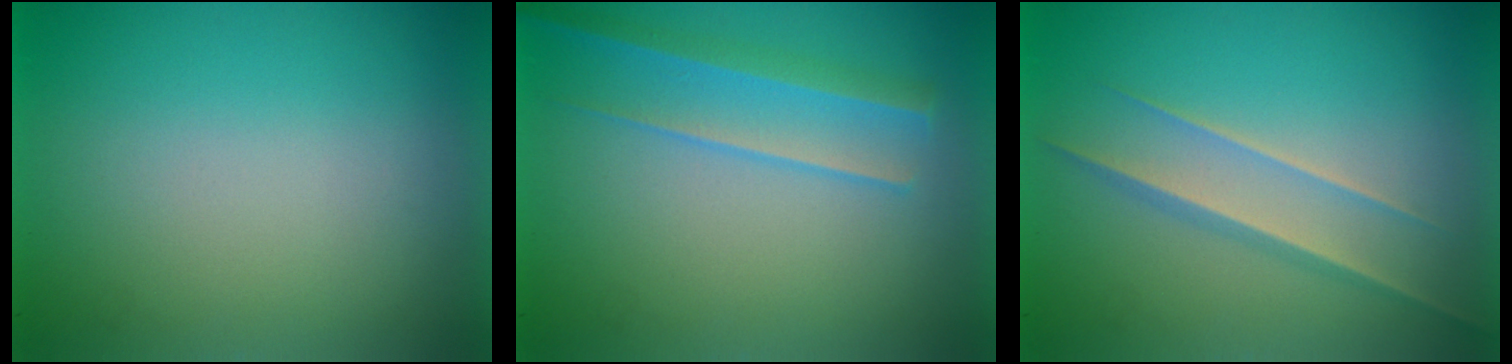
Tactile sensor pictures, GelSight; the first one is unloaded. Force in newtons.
{"total": 2.2}
{"total": 1.5}